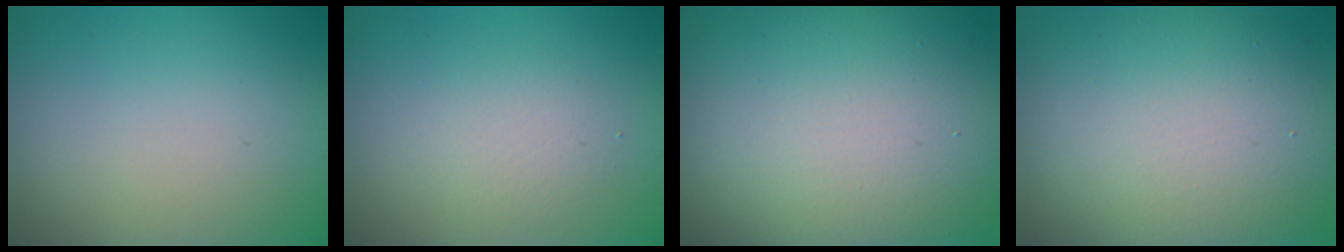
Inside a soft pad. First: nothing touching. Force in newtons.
{"total": 2.2, "press": 2.2, "slide": 0.1}
{"total": 16.6, "press": 16.6, "slide": 0.9}
{"total": 11.8, "press": 11.8, "slide": 0.5}